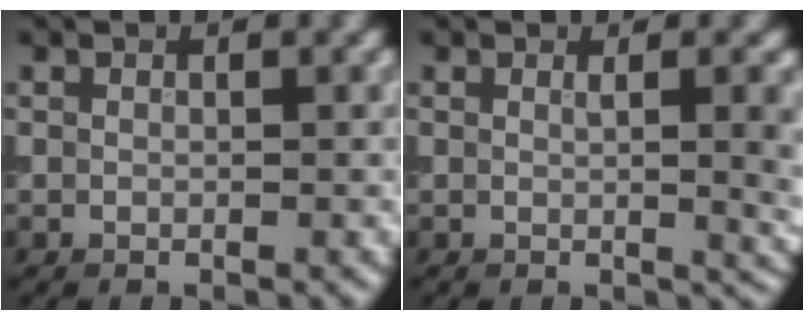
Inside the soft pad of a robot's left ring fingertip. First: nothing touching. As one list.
[{"total": 4.0, "force": [0.5, 1.4, 3.7], "torque": [-0.029, 0.002, 0.009]}]